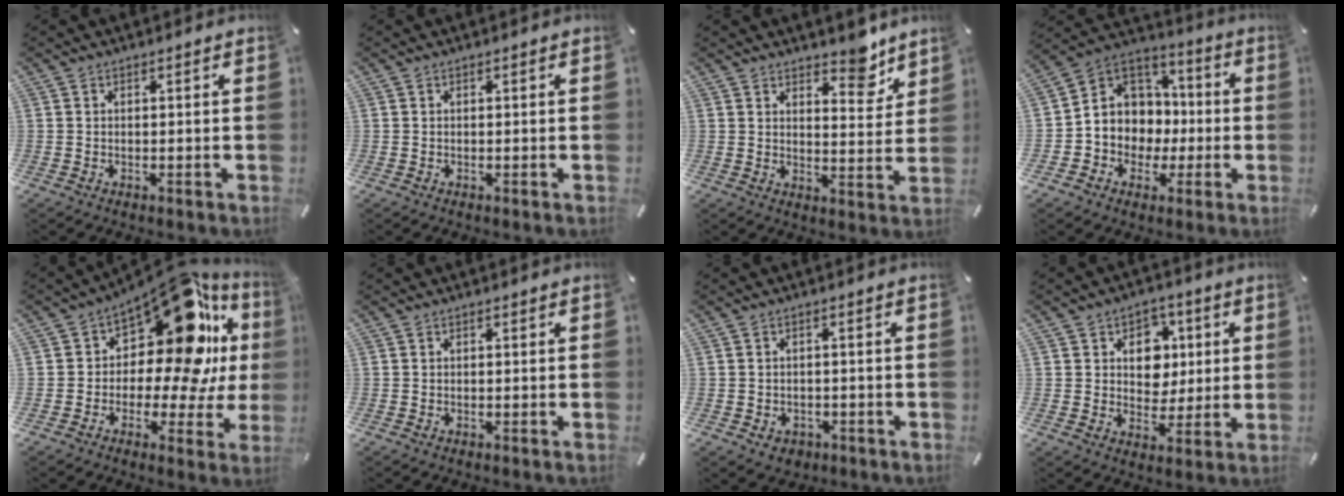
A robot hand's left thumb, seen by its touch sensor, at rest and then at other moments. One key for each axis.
{"total": 0.0}
{"total": 7.6, "fx": 5.9, "fy": 3.7, "fz": 2.8, "tx": -0.005, "ty": -0.053, "tz": 0.097}
{"total": 9.2, "fx": -1.2, "fy": 9.2, "fz": 0.1, "tx": -0.014, "ty": -0.008, "tz": -0.015}
{"total": 20.1, "fx": 8.1, "fy": 10.6, "fz": 15.0, "tx": -0.211, "ty": -0.072, "tz": 0.133}
{"total": 0.0}
{"total": 2.8, "fx": -1.0, "fy": 2.4, "fz": 0.9, "tx": -0.008, "ty": 0.001, "tz": -0.021}
{"total": 8.9, "fx": 1.9, "fy": 7.9, "fz": 3.6, "tx": -0.041, "ty": -0.005, "tz": 0.031}